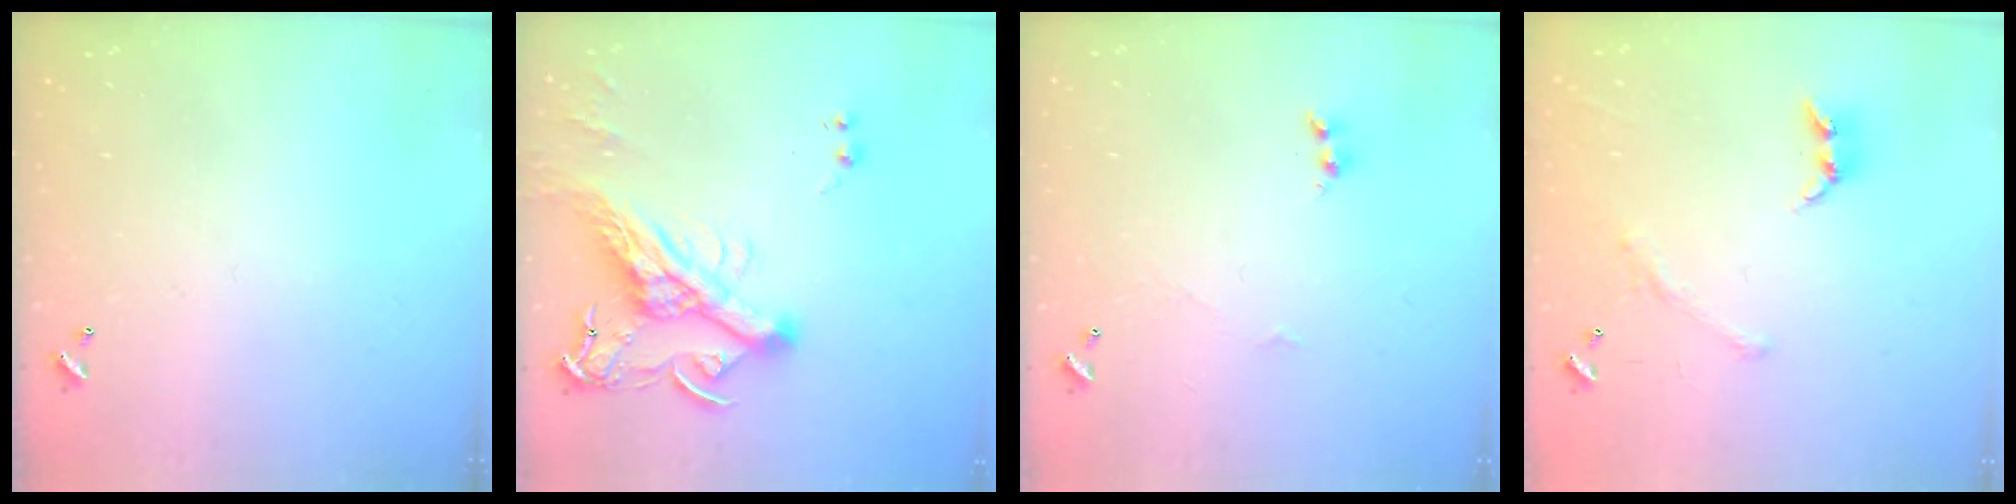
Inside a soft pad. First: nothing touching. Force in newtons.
{"total": 14.9, "press": 14.7, "slide": 2.3}
{"total": 1.6, "press": 1.6, "slide": 0.2}
{"total": 2.3, "press": 2.0, "slide": 1.0}